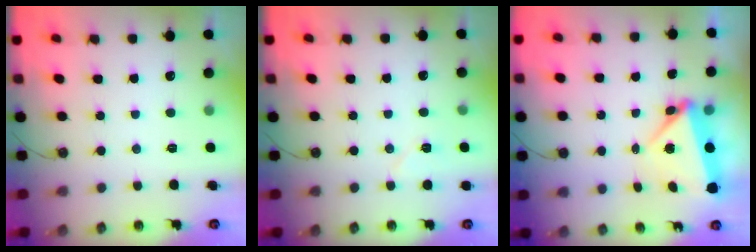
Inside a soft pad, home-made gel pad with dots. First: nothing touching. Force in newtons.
{"total": 5.7, "press": 4.1, "slide": 4.0}
{"total": 6.4, "press": 6.1, "slide": 1.8}